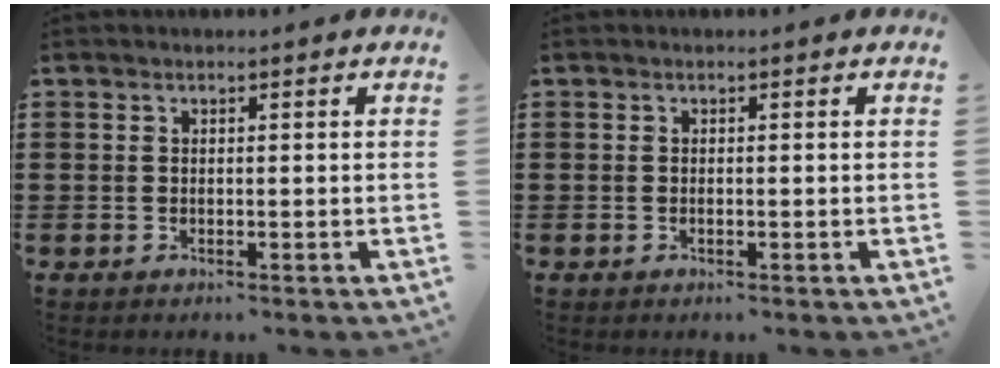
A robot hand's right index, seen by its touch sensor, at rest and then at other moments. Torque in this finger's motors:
{"motor_torque": [0.53, 0.50, 0.06, 0.00]}